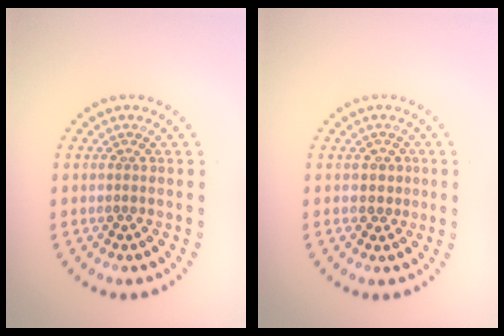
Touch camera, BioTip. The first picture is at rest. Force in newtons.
{"total": 1.7, "press": 1.3, "slide": 1.0}